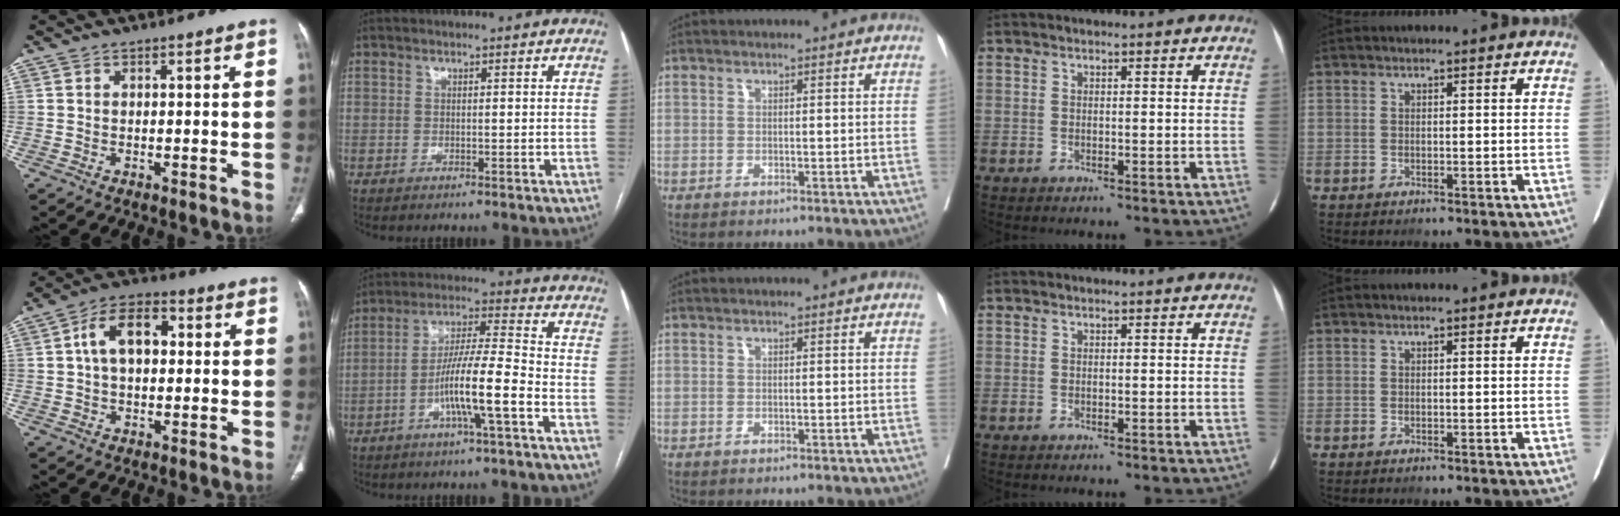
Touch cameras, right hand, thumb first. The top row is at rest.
{"thumb": {"total": 9.6, "force": [1.4, 6.0, 7.3], "torque": [-0.121, 0.025, 0.018]}, "index": {"total": 10.2, "force": [-4.0, 0.0, 9.4], "torque": [-0.177, 0.010, -0.075]}}